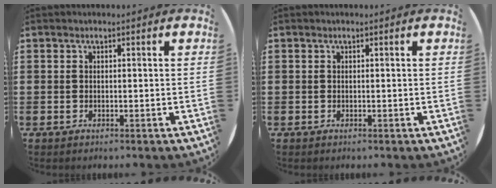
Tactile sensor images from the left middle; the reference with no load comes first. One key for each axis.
{"total": 0.0}